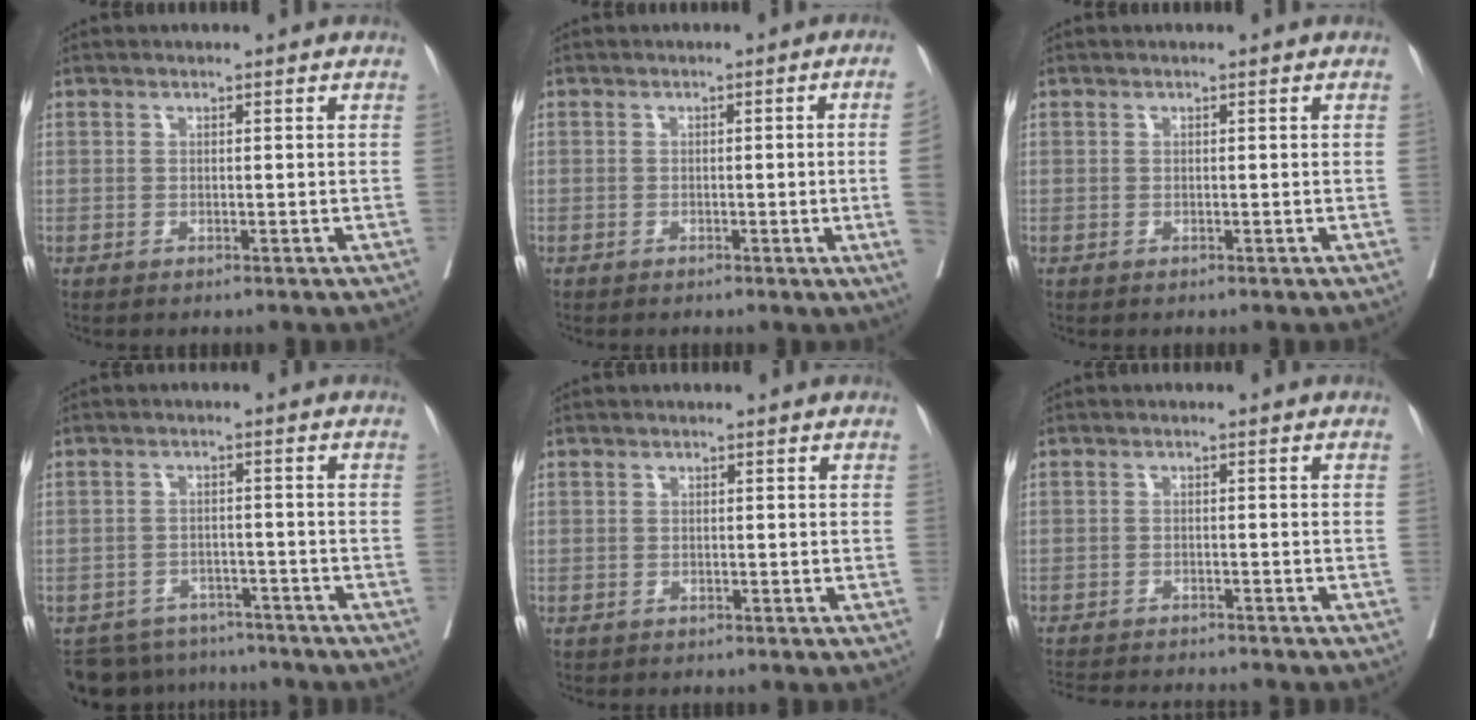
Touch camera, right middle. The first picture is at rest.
{"total": 6.1, "force": [-1.1, -1.9, 5.6], "torque": [-0.068, -0.010, -0.011]}
{"total": 0.0}
{"total": 9.2, "force": [-8.5, 3.4, 0.7], "torque": [-0.013, 0.005, -0.116]}
{"total": 0.6, "force": [-0.6, 0.2, 0.1], "torque": [-0.014, -0.002, -0.012]}
{"total": 10.9, "force": [-10.3, 0.8, 3.6], "torque": [-0.057, -0.011, -0.145]}